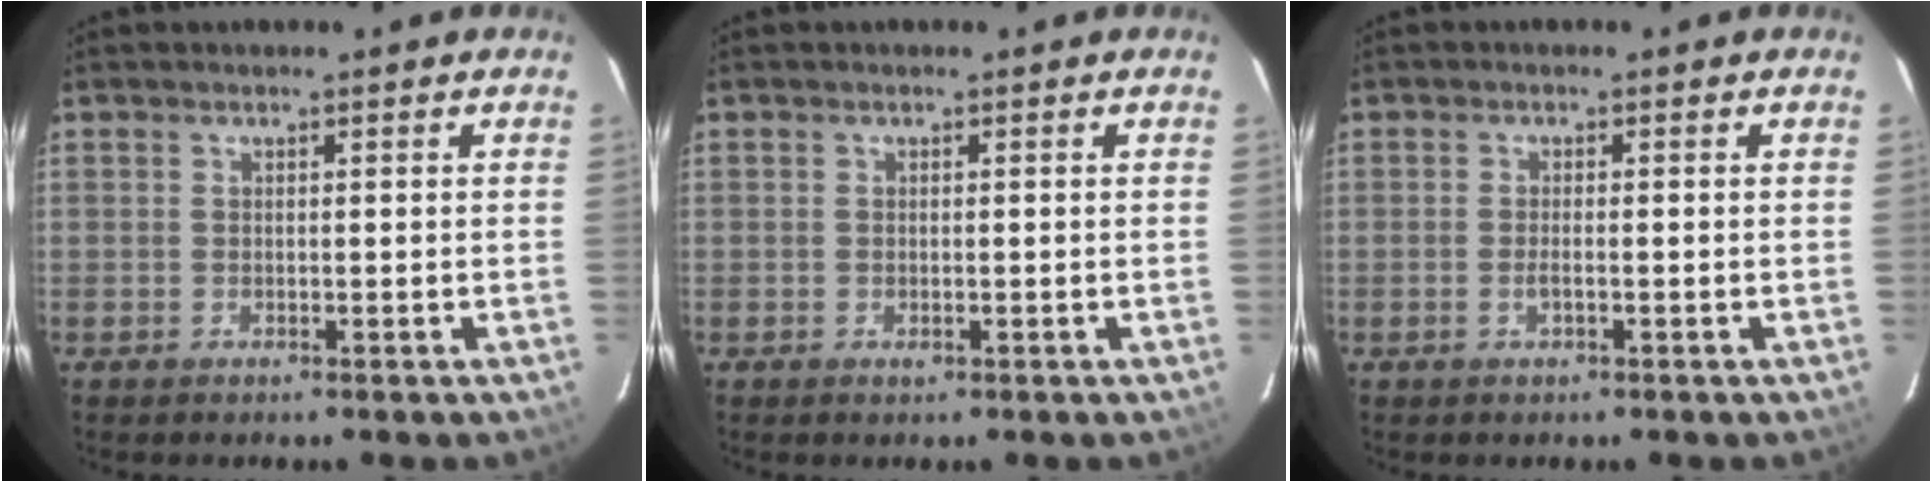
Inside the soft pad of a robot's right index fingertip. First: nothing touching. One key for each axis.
{"total": 0.8, "fx": -0.2, "fy": 0.4, "fz": 0.6, "tx": -0.012, "ty": 0.001, "tz": -0.003}
{"total": 1.4, "fx": -0.6, "fy": 0.2, "fz": 1.2, "tx": -0.026, "ty": -0.003, "tz": -0.010}